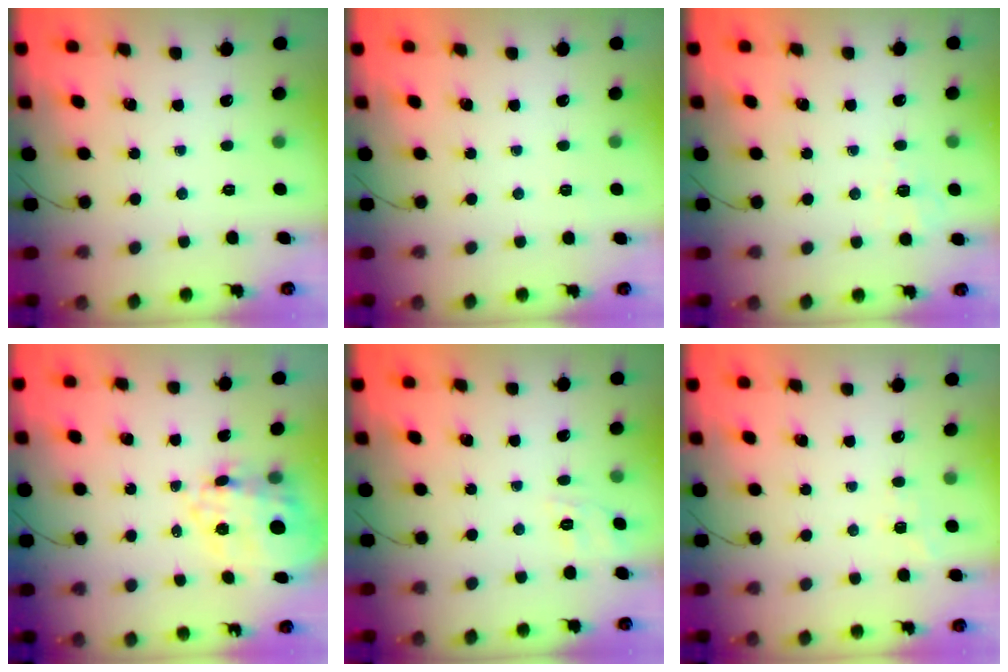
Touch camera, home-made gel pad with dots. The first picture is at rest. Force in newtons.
{"total": 2.4, "press": 2.1, "slide": 1.2}
{"total": 2.0, "press": 0.8, "slide": 1.8}
{"total": 15.7, "press": 15.3, "slide": 3.9}
{"total": 7.3, "press": 6.9, "slide": 2.2}
{"total": 2.7, "press": 2.2, "slide": 1.6}